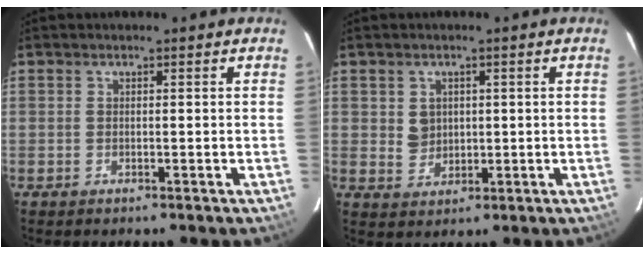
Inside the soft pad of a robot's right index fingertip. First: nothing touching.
{"total": 3.7, "force": [0.7, 3.3, 1.4], "torque": [-0.024, 0.005, 0.019]}